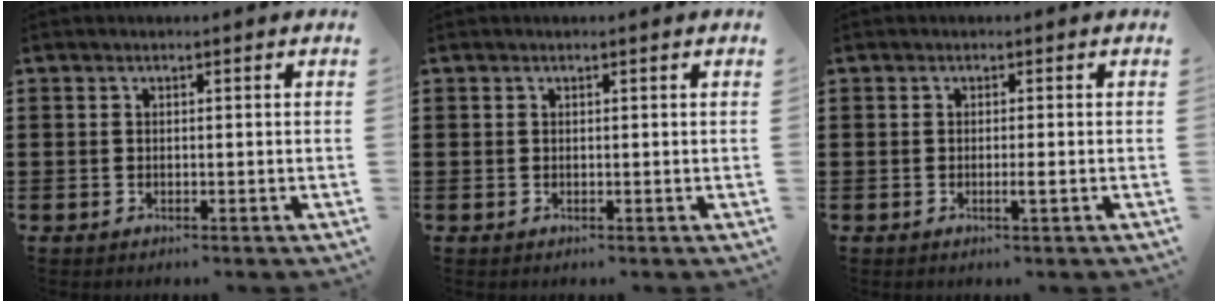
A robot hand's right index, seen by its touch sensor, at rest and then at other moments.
{"total": 0.0}
{"total": 1.3, "force": [-0.4, 0.0, 1.2], "torque": [-0.021, -0.003, -0.007]}